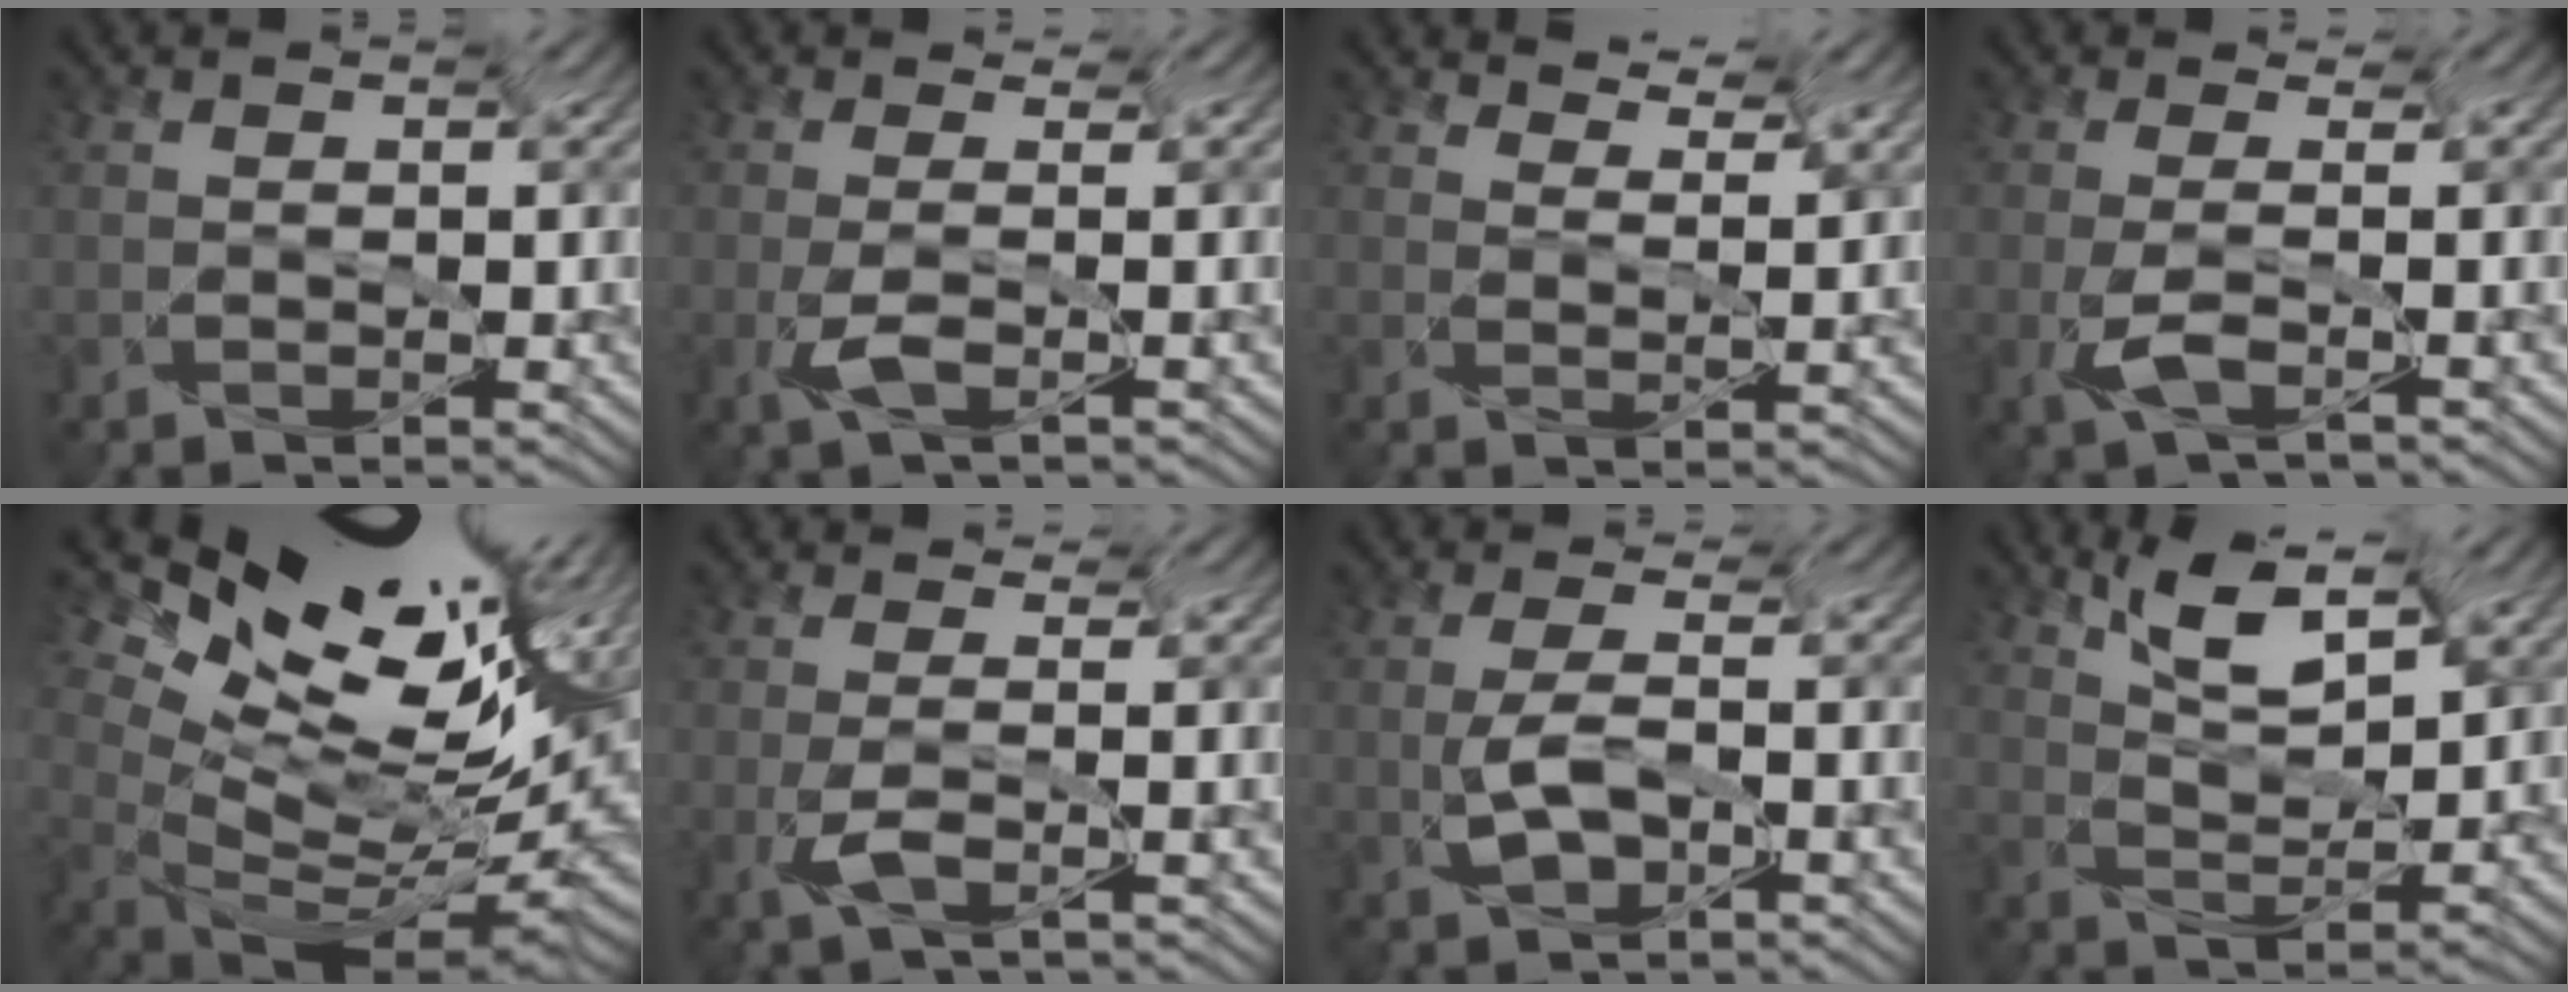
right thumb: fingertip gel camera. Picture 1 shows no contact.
{"total": 2.7, "force": [-1.4, 1.0, 2.1], "torque": [-0.051, -0.005, -0.025]}
{"total": 2.4, "force": [2.3, -0.6, 0.3], "torque": [-0.018, 0.002, 0.043]}
{"total": 2.5, "force": [-1.6, 0.7, 1.8], "torque": [-0.046, -0.004, -0.028]}
{"total": 12.7, "force": [5.4, 4.2, 10.7], "torque": [-0.155, 0.049, 0.095]}
{"total": 2.4, "force": [-1.4, 0.7, 1.9], "torque": [-0.044, -0.005, -0.025]}
{"total": 3.3, "force": [-2.5, 0.5, 2.0], "torque": [-0.047, 0.000, -0.041]}
{"total": 5.2, "force": [3.5, 0.6, 3.8], "torque": [-0.080, 0.004, 0.071]}